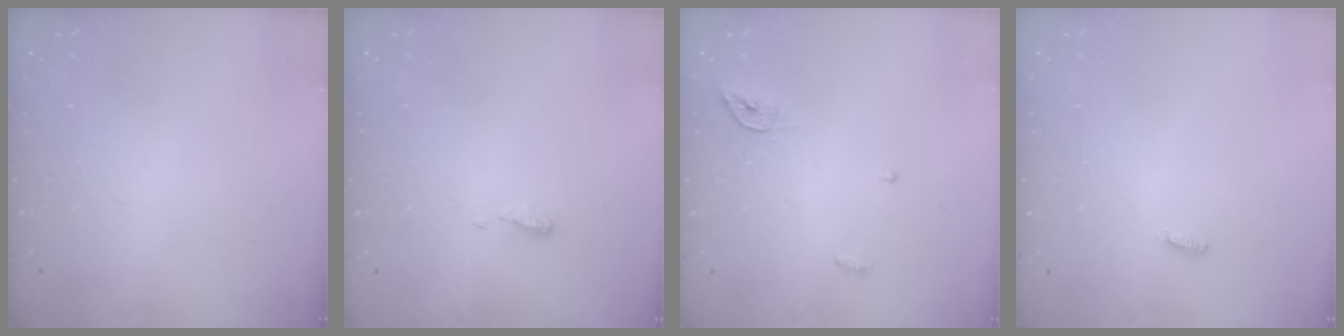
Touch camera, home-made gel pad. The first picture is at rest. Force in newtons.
{"total": 4.3, "press": 4.2, "slide": 0.4}
{"total": 4.5, "press": 4.5, "slide": 0.2}
{"total": 2.9, "press": 2.8, "slide": 0.9}